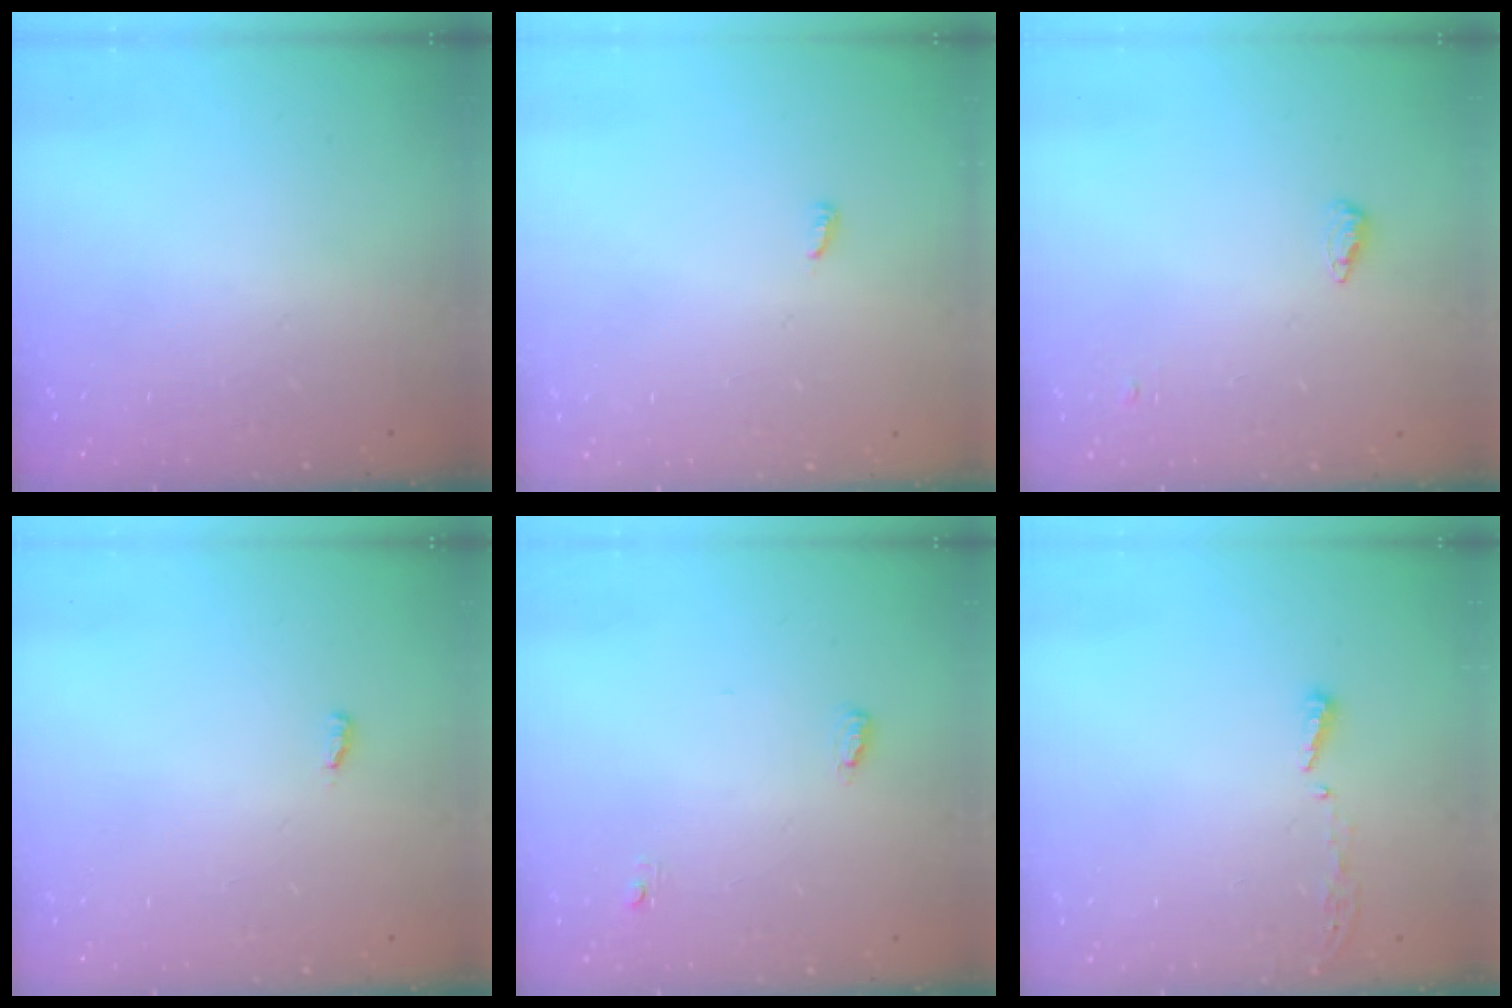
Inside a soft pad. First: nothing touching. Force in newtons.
{"total": 3.9, "press": 3.9, "slide": 0.3}
{"total": 8.7, "press": 5.7, "slide": 6.5}
{"total": 2.6, "press": 2.4, "slide": 1.0}
{"total": 3.7, "press": 3.5, "slide": 1.2}
{"total": 3.8, "press": 3.8, "slide": 0.4}